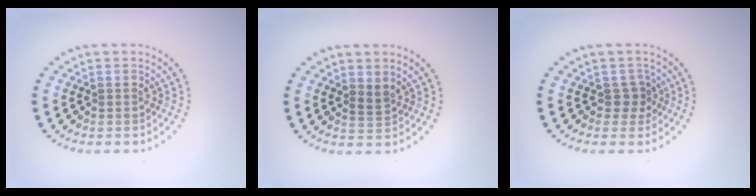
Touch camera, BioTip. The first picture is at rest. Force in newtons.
{"total": 1.2, "press": 0.9, "slide": 0.8}
{"total": 1.5, "press": 1.3, "slide": 0.9}